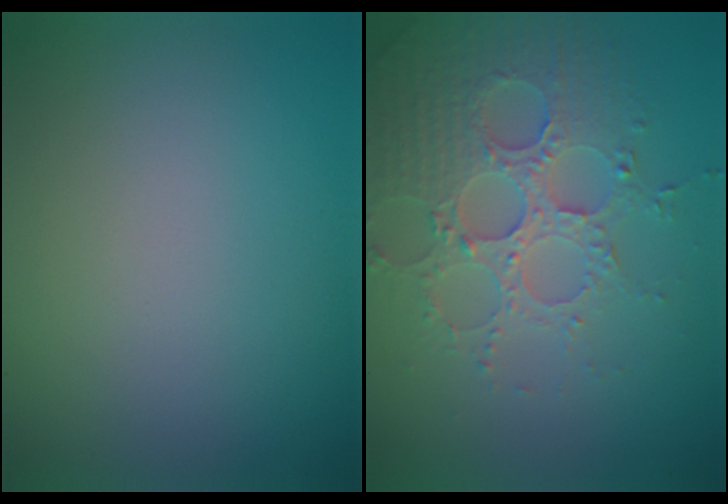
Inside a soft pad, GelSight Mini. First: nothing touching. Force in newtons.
{"total": 4.9, "press": 4.1, "slide": 2.7}